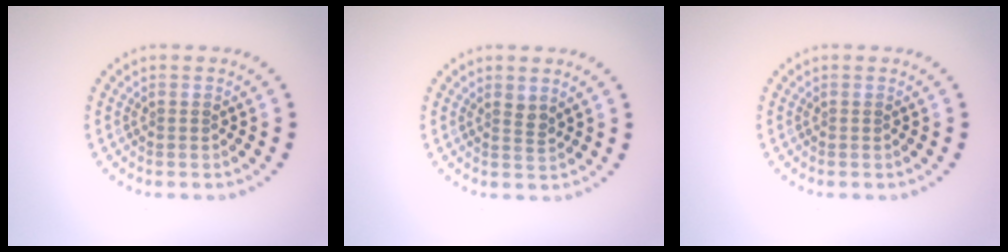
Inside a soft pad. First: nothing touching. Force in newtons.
{"total": 1.2, "press": 0.9, "slide": 0.8}
{"total": 0.0}